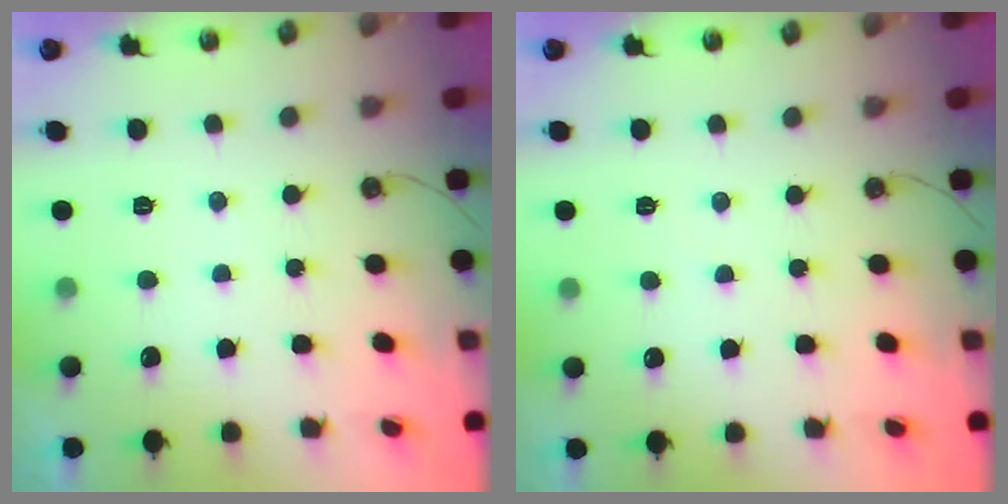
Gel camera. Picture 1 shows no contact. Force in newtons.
{"total": 1.9, "press": 1.9, "slide": 0.3}